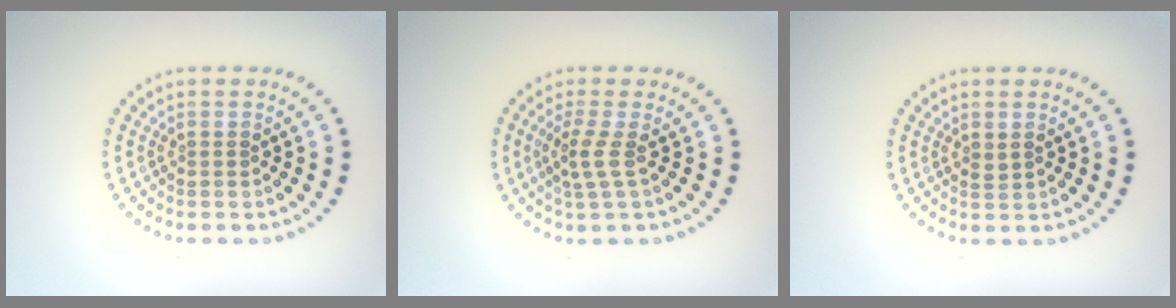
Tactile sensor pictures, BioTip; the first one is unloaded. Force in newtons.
{"total": 2.1, "press": 1.5, "slide": 1.4}
{"total": 0.5, "press": 0.4, "slide": 0.3}